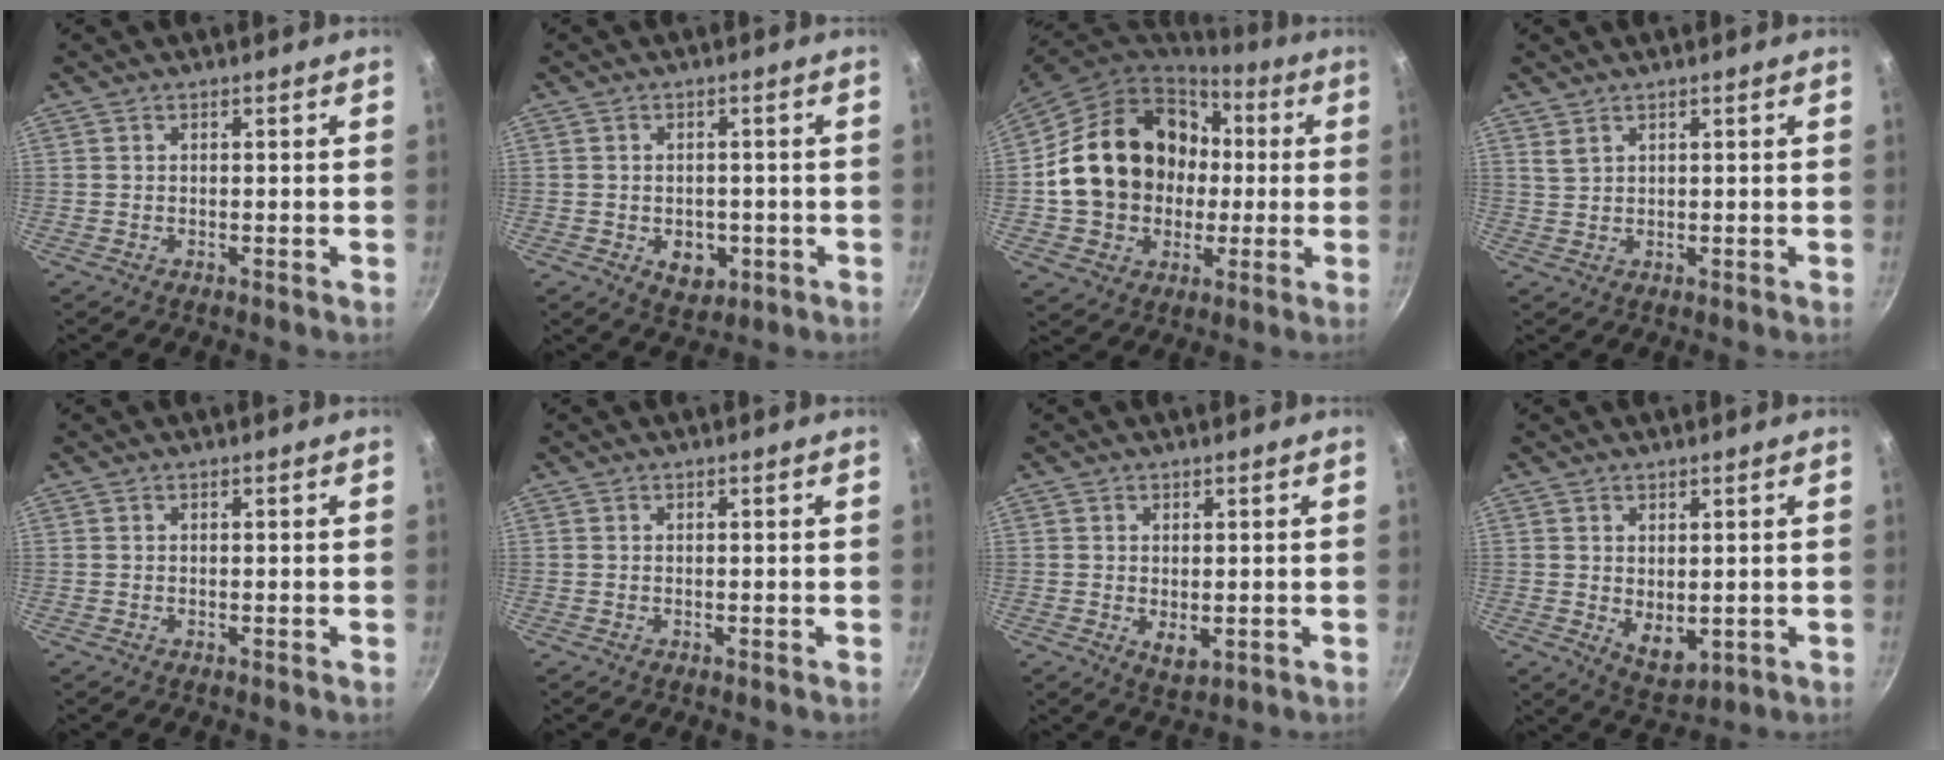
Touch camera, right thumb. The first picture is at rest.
{"total": 5.5, "force": [-1.7, 4.0, 3.4], "torque": [-0.029, 0.004, -0.012]}
{"total": 22.1, "force": [1.3, 18.2, 12.5], "torque": [-0.198, 0.043, 0.037]}
{"total": 1.7, "force": [1.3, 0.8, 0.8], "torque": [-0.014, -0.004, 0.029]}
{"total": 0.0}
{"total": 0.0}
{"total": 3.2, "force": [-0.3, 1.8, 2.6], "torque": [-0.040, -0.014, 0.001]}
{"total": 5.5, "force": [0.4, 3.3, 4.4], "torque": [-0.054, -0.020, 0.019]}